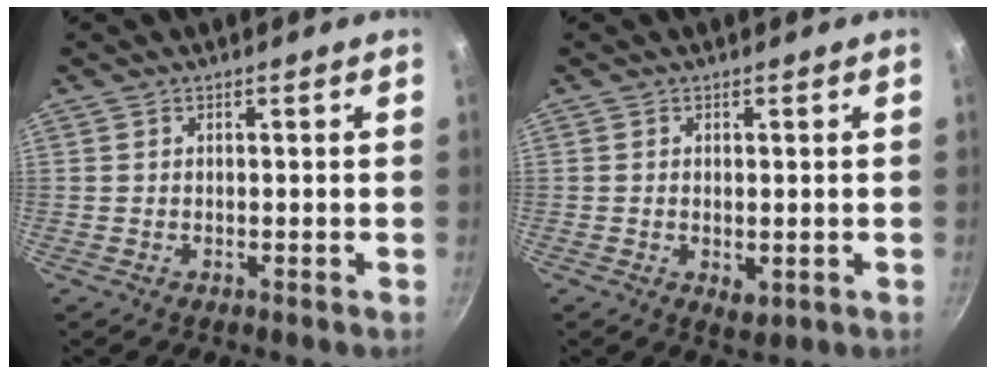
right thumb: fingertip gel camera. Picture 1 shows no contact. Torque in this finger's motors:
{"motor_torque": [-0.48, -0.19, -0.23, -0.10, -0.04]}